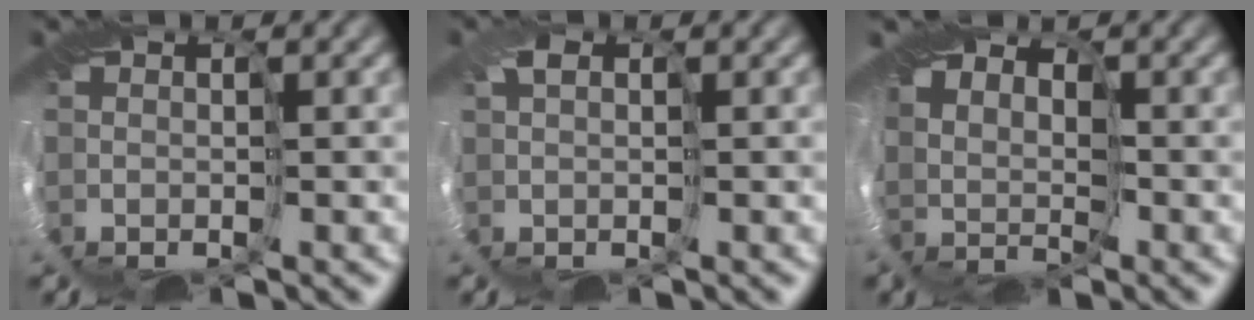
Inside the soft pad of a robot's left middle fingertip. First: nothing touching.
{"total": 0.8, "force": [0.3, 0.6, 0.5], "torque": [-0.023, 0.004, 0.003]}
{"total": 3.7, "force": [3.1, 1.9, 0.7], "torque": [-0.017, 0.000, 0.046]}